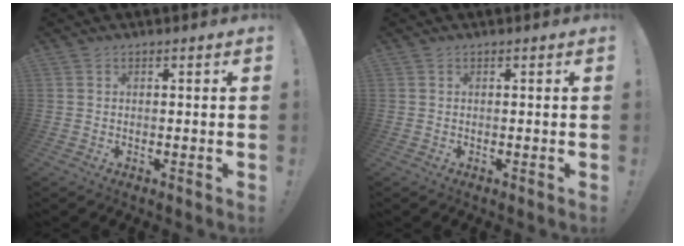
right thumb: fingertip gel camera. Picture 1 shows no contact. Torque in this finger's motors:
{"motor_torque": [-0.09, -0.09, 0.04, 0.04, 0.02]}